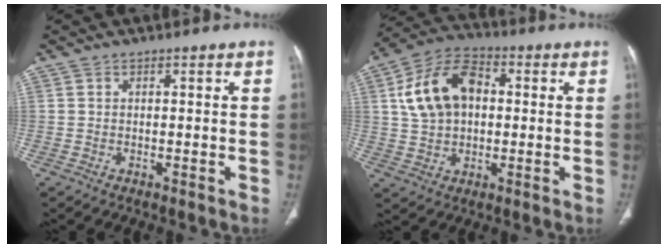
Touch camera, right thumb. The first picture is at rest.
{"total": 14.0, "force": [2.3, 9.5, 10.1], "torque": [-0.169, 0.021, 0.035]}